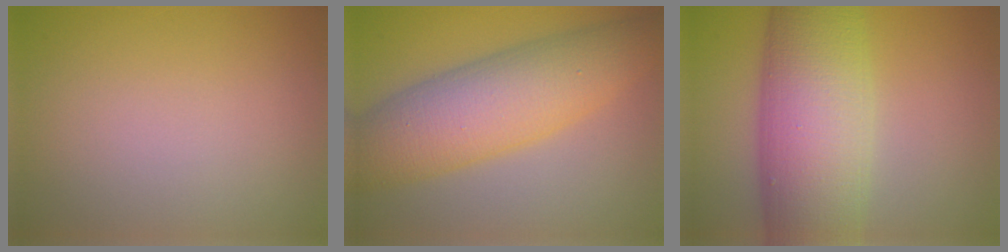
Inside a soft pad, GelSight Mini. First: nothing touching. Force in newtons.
{"total": 8.4, "press": 8.4, "slide": 0.1}
{"total": 12.4, "press": 12.4, "slide": 0.4}